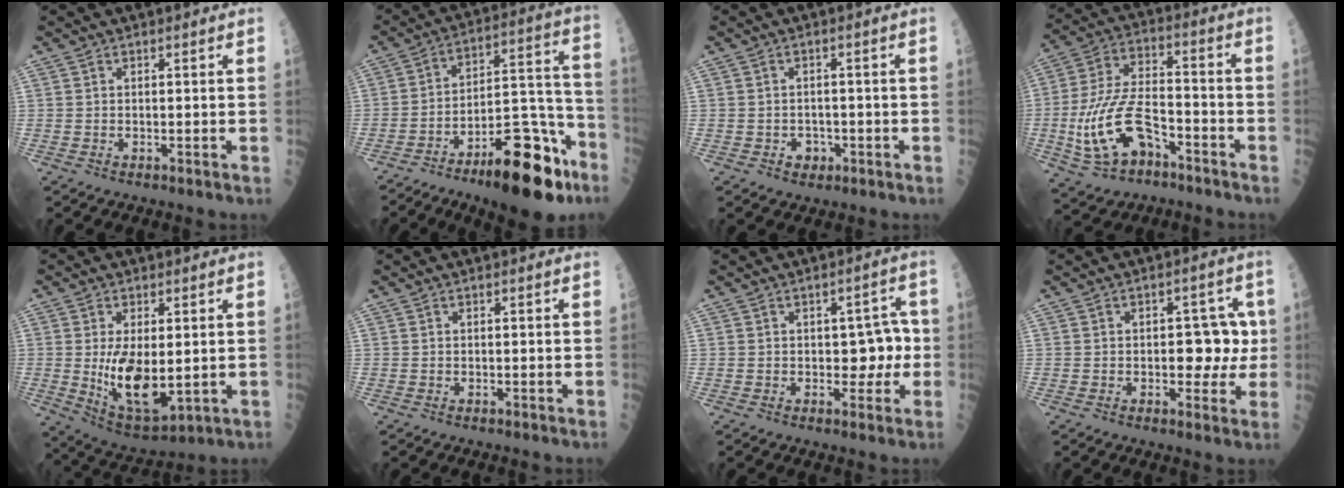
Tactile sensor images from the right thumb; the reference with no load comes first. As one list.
[{"total": 22.3, "force": [-13.0, 7.7, 16.4], "torque": [-0.218, 0.085, -0.202]}, {"total": 2.6, "force": [-1.1, 2.2, 1.1], "torque": [0.002, 0.008, -0.012]}, {"total": 16.1, "force": [-6.0, 8.5, 12.2], "torque": [-0.240, 0.041, -0.106]}, {"total": 11.9, "force": [-0.1, 5.8, 10.4], "torque": [-0.171, -0.023, 0.018]}, {"total": 0.0}, {"total": 5.4, "force": [-0.4, 3.5, 4.2], "torque": [-0.019, 0.016, -0.004]}, {"total": 6.9, "force": [0.0, 4.3, 5.4], "torque": [-0.026, 0.012, 0.000]}]